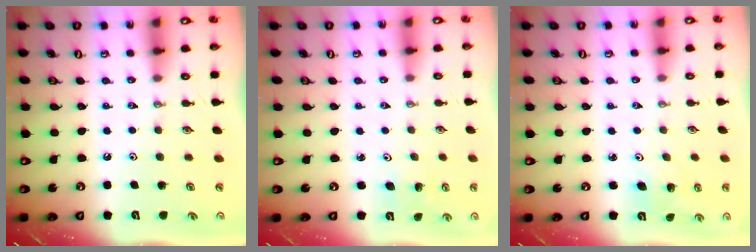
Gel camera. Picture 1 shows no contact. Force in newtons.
{"total": 2.5, "press": 2.5, "slide": 0.2}
{"total": 3.5, "press": 3.2, "slide": 1.4}